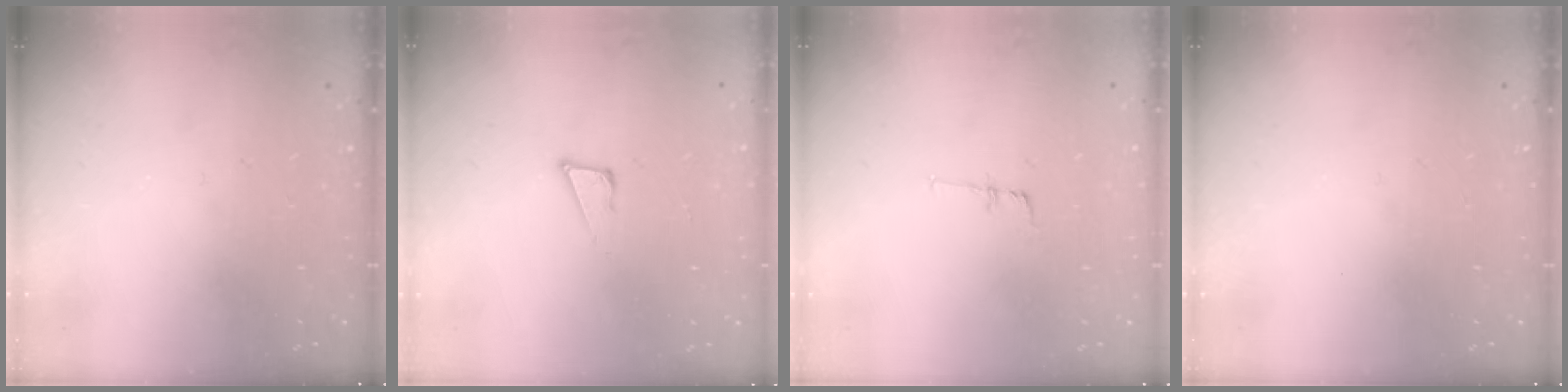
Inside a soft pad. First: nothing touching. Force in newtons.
{"total": 3.6, "press": 3.5, "slide": 0.9}
{"total": 6.6, "press": 6.2, "slide": 2.3}
{"total": 0.0}